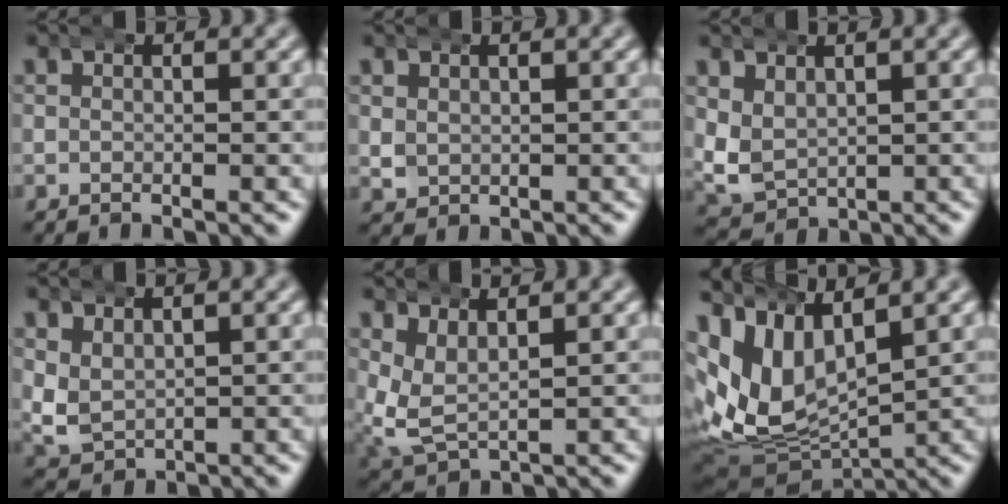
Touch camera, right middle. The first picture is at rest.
{"total": 1.3, "force": [0.7, 1.0, 0.4], "torque": [-0.024, -0.009, 0.024]}
{"total": 4.5, "force": [0.9, 3.8, 2.3], "torque": [-0.083, -0.032, 0.032]}
{"total": 3.7, "force": [1.1, 3.0, 1.8], "torque": [-0.070, -0.028, 0.036]}
{"total": 4.9, "force": [1.6, 3.7, 2.8], "torque": [-0.091, -0.025, 0.042]}
{"total": 12.7, "force": [1.2, 10.0, 7.7], "torque": [-0.174, -0.033, 0.031]}